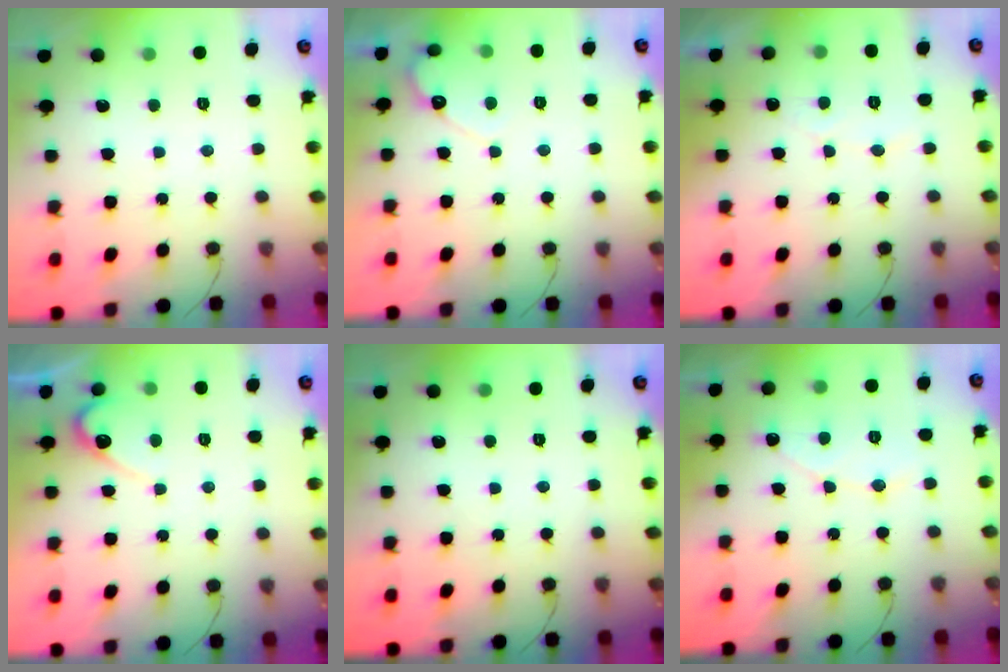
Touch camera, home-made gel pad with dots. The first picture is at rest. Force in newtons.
{"total": 4.7, "press": 4.7, "slide": 0.3}
{"total": 5.0, "press": 4.9, "slide": 0.4}
{"total": 5.5, "press": 5.5, "slide": 0.3}
{"total": 0.0}
{"total": 5.6, "press": 5.6, "slide": 0.5}